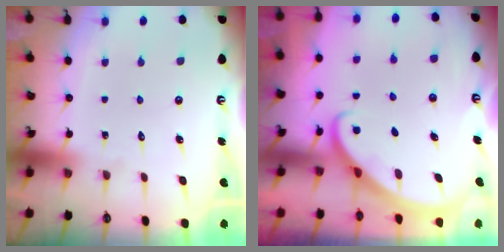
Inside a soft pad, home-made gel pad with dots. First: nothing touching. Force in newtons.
{"total": 2.7, "press": 2.7, "slide": 0.2}